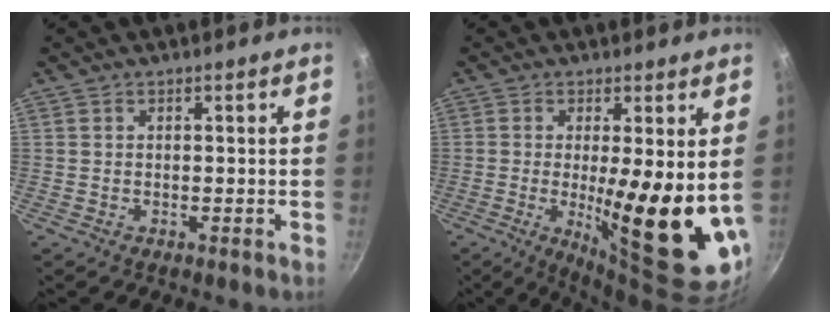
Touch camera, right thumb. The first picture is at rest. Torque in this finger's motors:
{"motor_torque": [1.72, 3.28, 2.03, 0.30, 0.39]}